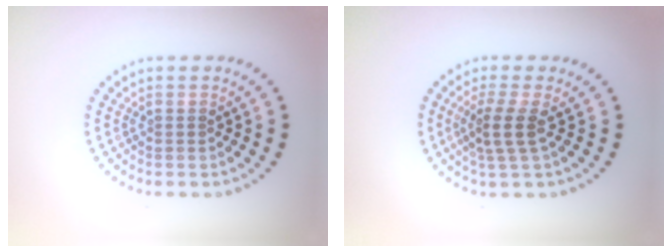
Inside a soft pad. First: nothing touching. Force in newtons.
{"total": 2.7, "press": 2.1, "slide": 1.7}